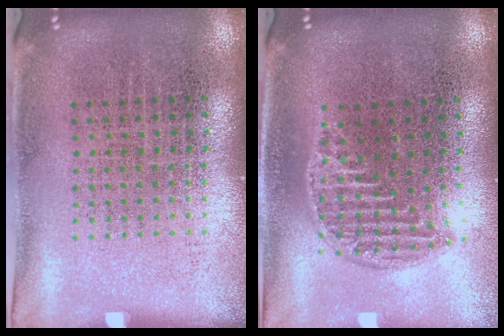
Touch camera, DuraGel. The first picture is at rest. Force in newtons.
{"total": 1.3, "press": 1.1, "slide": 0.6}